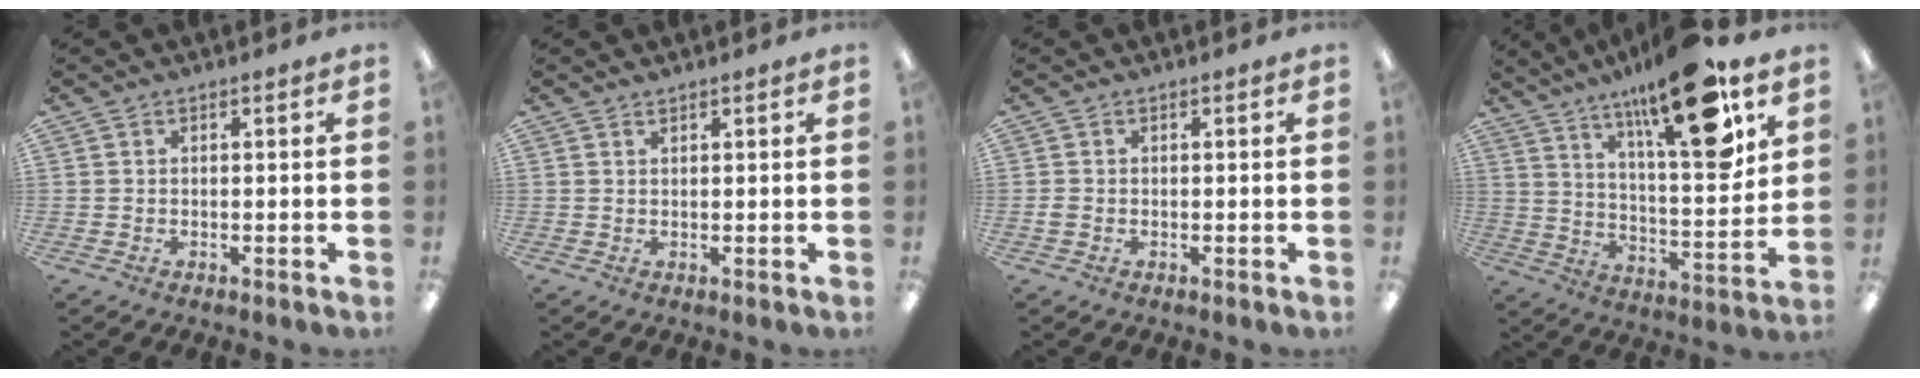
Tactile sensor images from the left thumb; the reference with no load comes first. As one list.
[{"total": 1.0, "force": [1.0, 0.1, 0.3], "torque": [-0.007, -0.001, 0.018]}, {"total": 0.9, "force": [-0.1, 0.7, 0.6], "torque": [-0.011, 0.003, -0.003]}, {"total": 20.8, "force": [13.7, 5.0, 14.8], "torque": [-0.237, -0.077, 0.215]}]